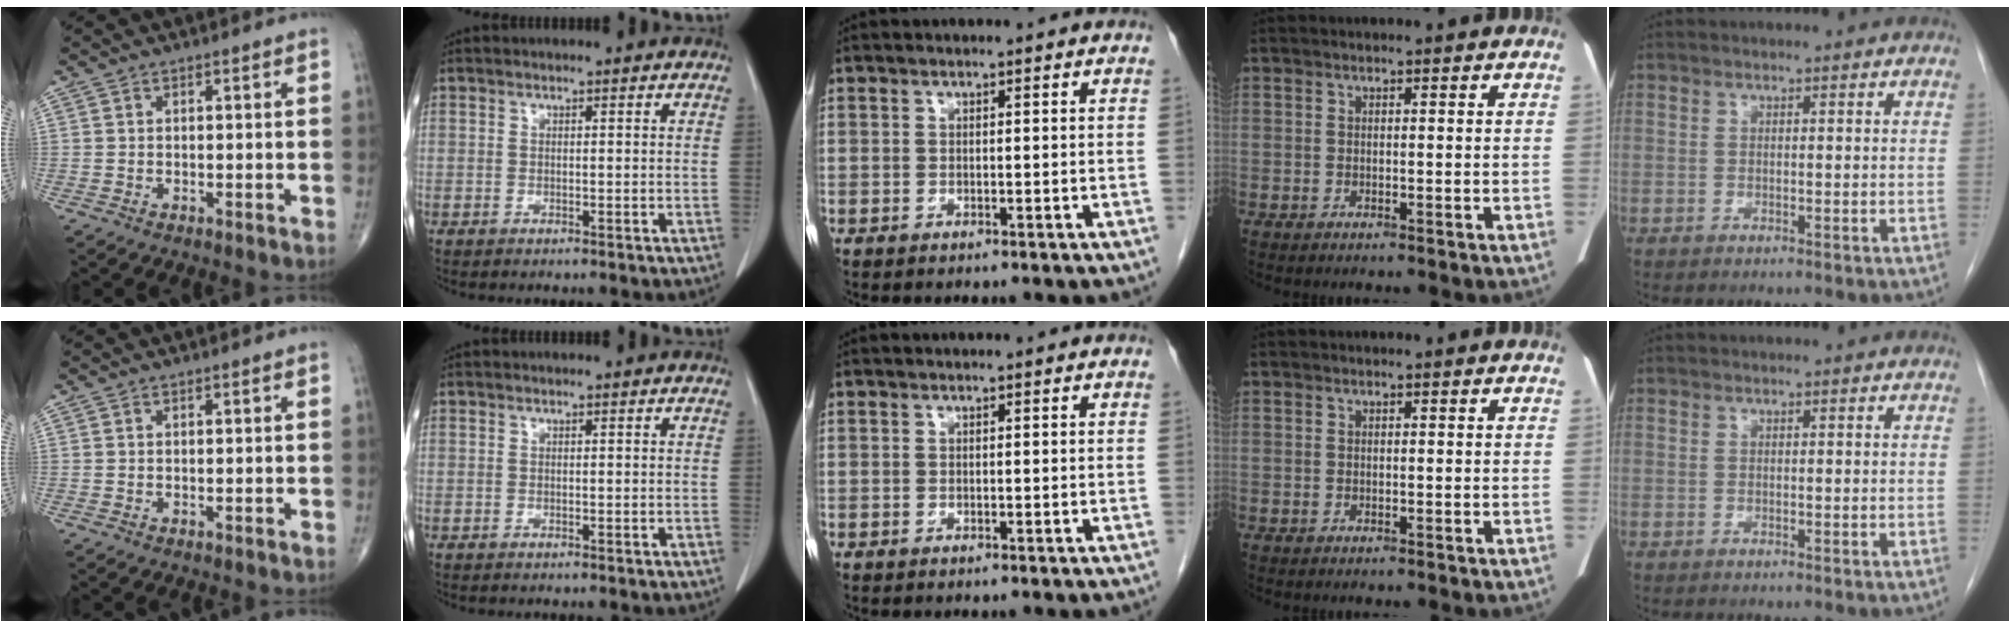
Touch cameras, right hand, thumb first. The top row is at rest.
{}